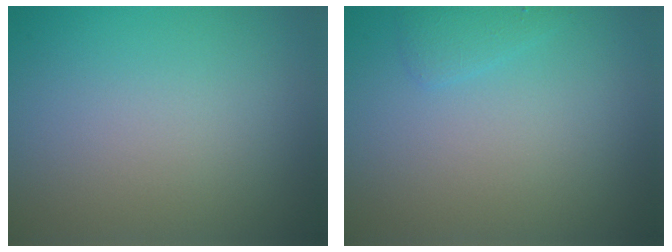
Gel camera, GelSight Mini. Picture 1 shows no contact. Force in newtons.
{"total": 1.2, "press": 1.2, "slide": 0.1}